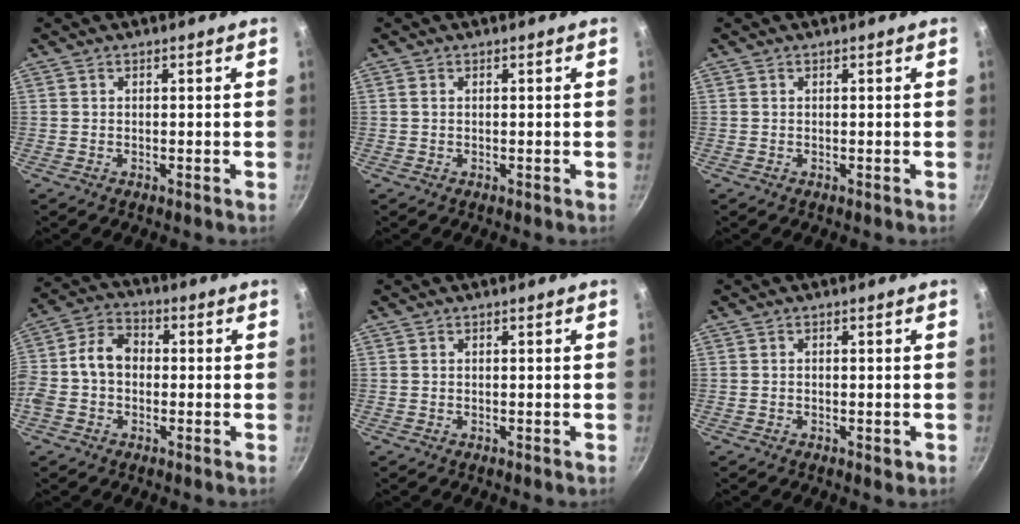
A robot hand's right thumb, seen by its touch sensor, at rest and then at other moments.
{"total": 0.6, "force": [0.2, 0.4, 0.4], "torque": [-0.009, 0.001, 0.002]}
{"total": 0.0}
{"total": 9.4, "force": [-0.5, 7.1, 6.1], "torque": [-0.094, 0.031, -0.032]}
{"total": 0.0}
{"total": 1.4, "force": [-0.5, 0.7, 1.1], "torque": [-0.015, 0.000, -0.008]}